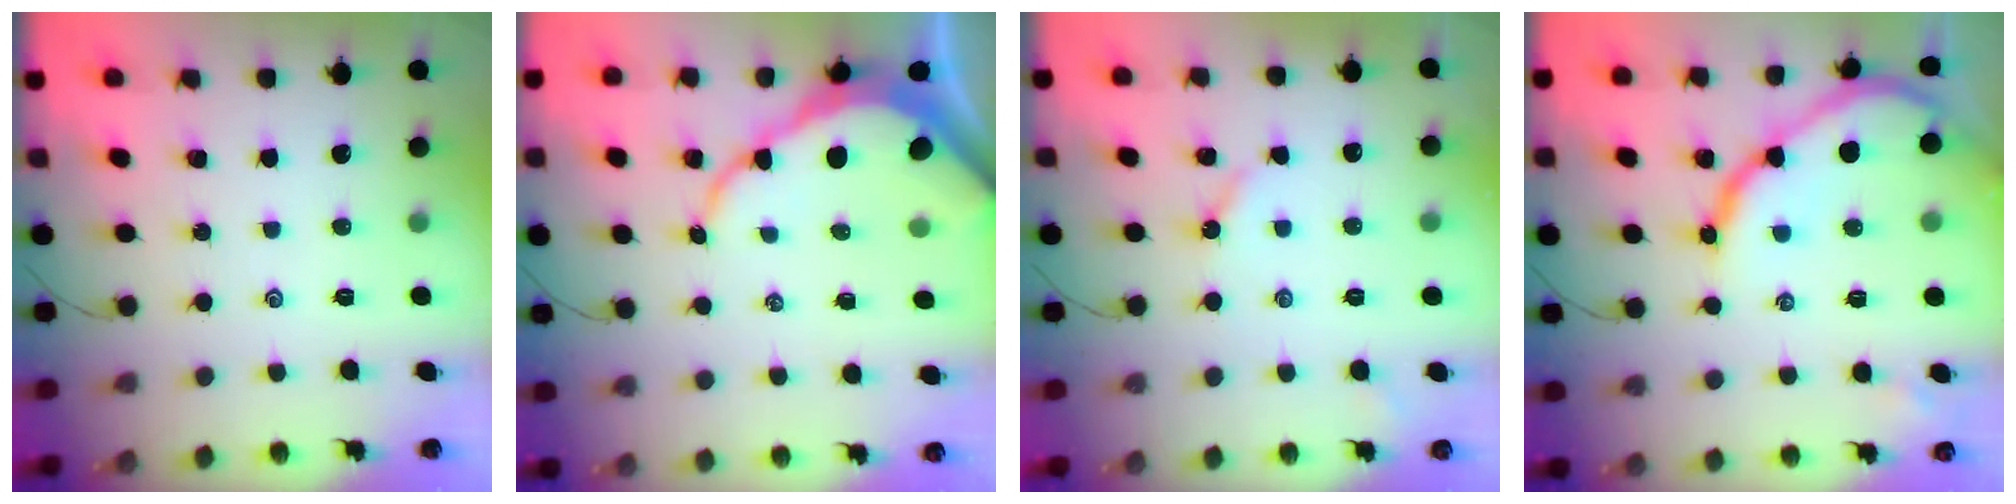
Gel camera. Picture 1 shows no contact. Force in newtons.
{"total": 11.2, "press": 11.2, "slide": 1.0}
{"total": 3.7, "press": 3.6, "slide": 0.6}
{"total": 12.5, "press": 12.4, "slide": 0.8}